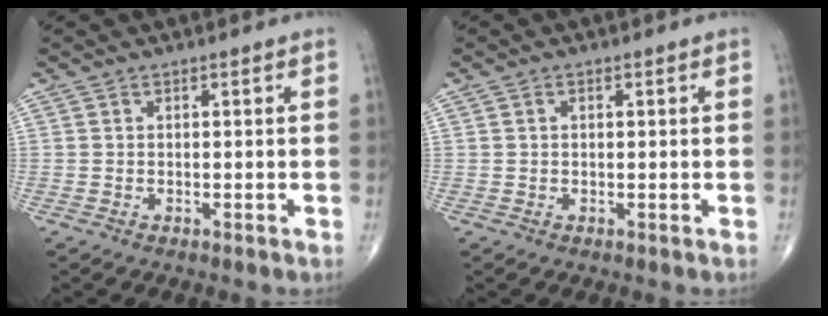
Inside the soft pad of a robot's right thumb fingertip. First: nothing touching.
{"total": 0.6, "force": [0.1, 0.4, 0.4], "torque": [-0.006, 0.000, 0.002]}